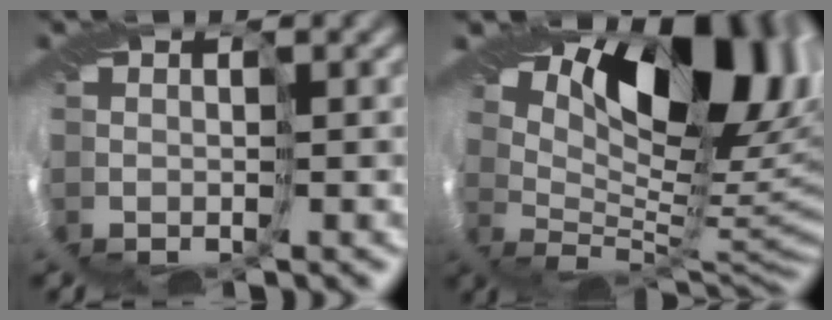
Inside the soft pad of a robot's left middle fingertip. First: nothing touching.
{"total": 12.5, "force": [6.7, 5.0, 9.4], "torque": [-0.117, 0.006, 0.118]}